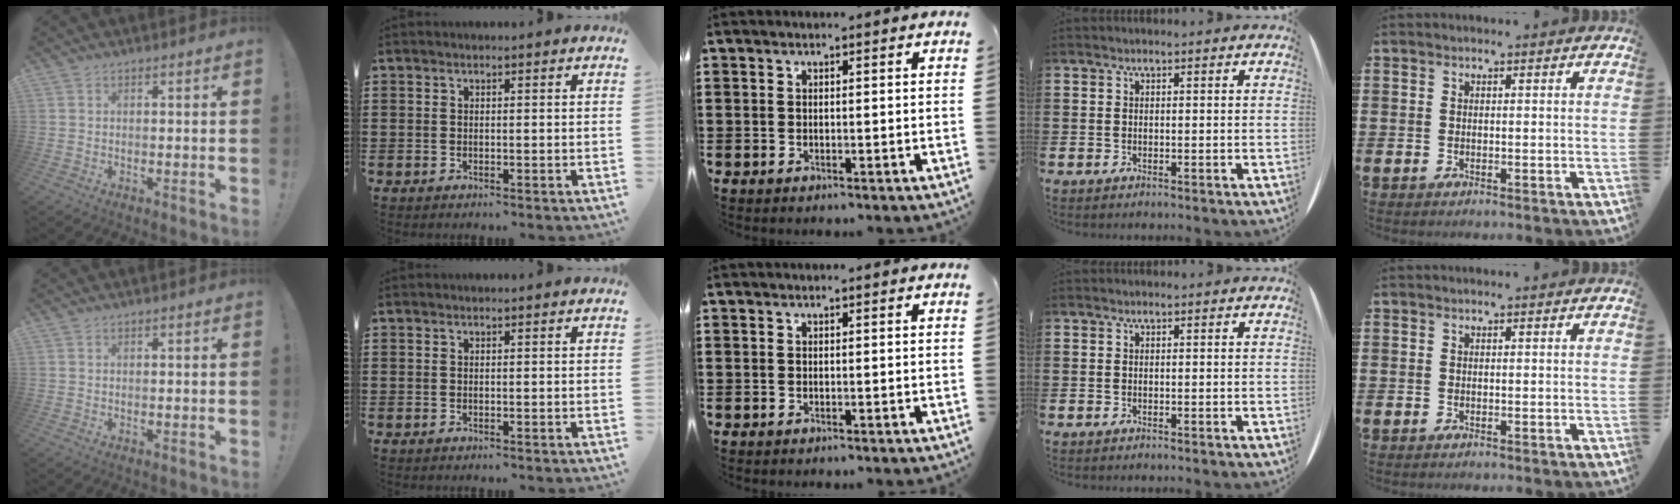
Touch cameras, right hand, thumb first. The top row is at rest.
{}